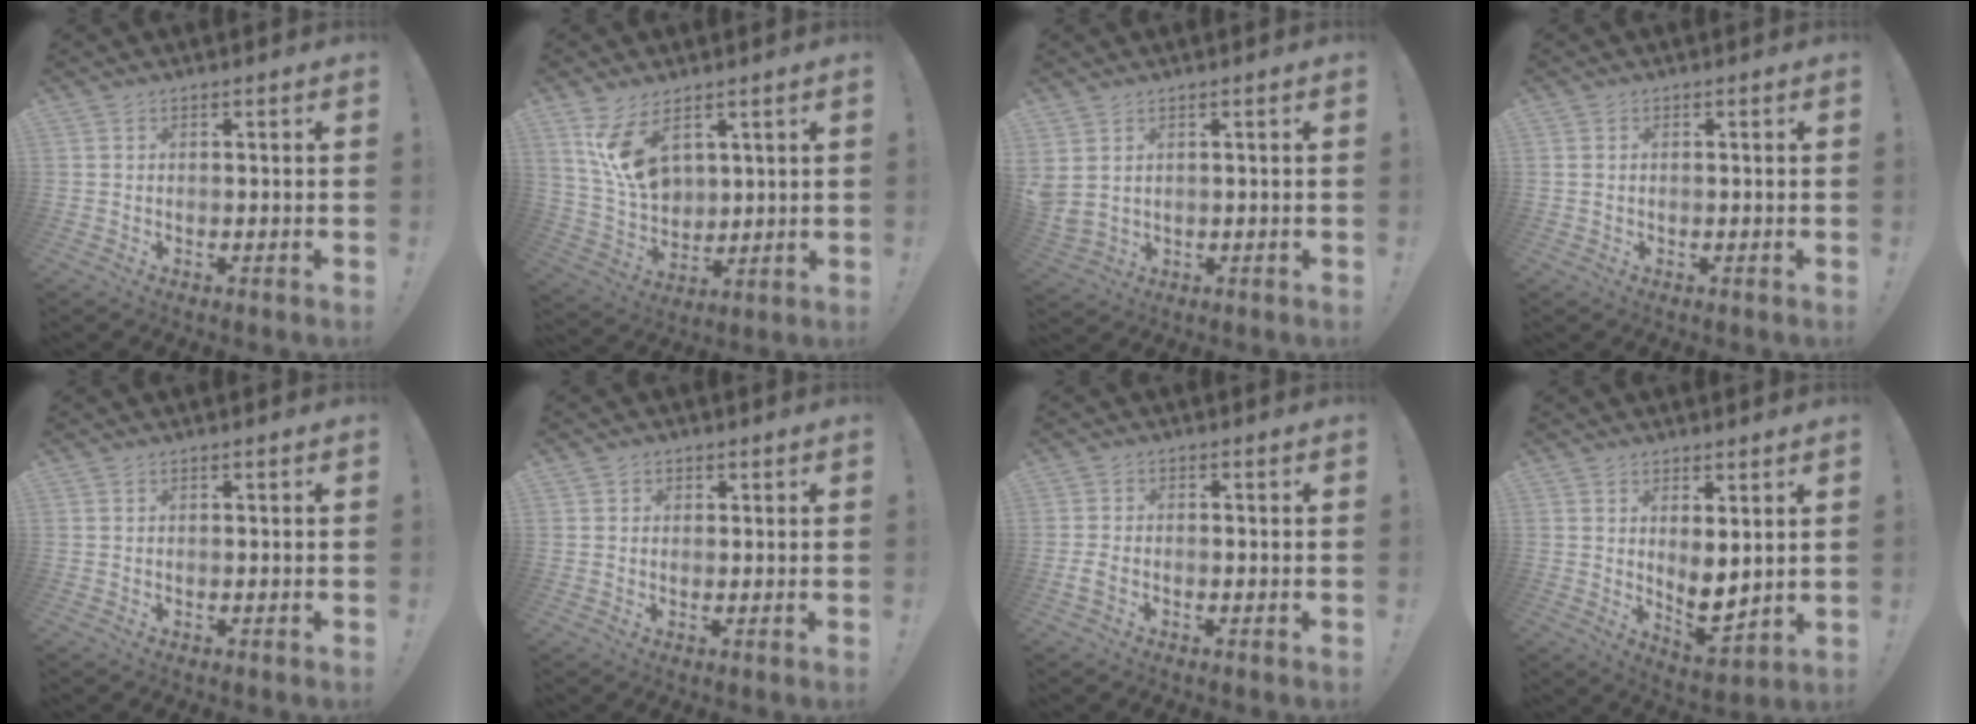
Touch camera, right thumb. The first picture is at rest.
{"total": 13.7, "force": [6.7, 8.4, 8.6], "torque": [-0.160, -0.034, 0.133]}
{"total": 3.5, "force": [1.9, 1.6, 2.5], "torque": [-0.043, -0.006, 0.039]}
{"total": 1.0, "force": [0.3, 0.9, 0.1], "torque": [-0.005, 0.004, 0.007]}
{"total": 0.0}
{"total": 1.9, "force": [0.8, 1.7, 0.3], "torque": [0.005, -0.005, 0.012]}
{"total": 2.7, "force": [-1.1, 1.5, 2.0], "torque": [-0.041, 0.007, -0.018]}
{"total": 6.0, "force": [1.8, 2.5, 5.2], "torque": [-0.060, -0.035, 0.041]}